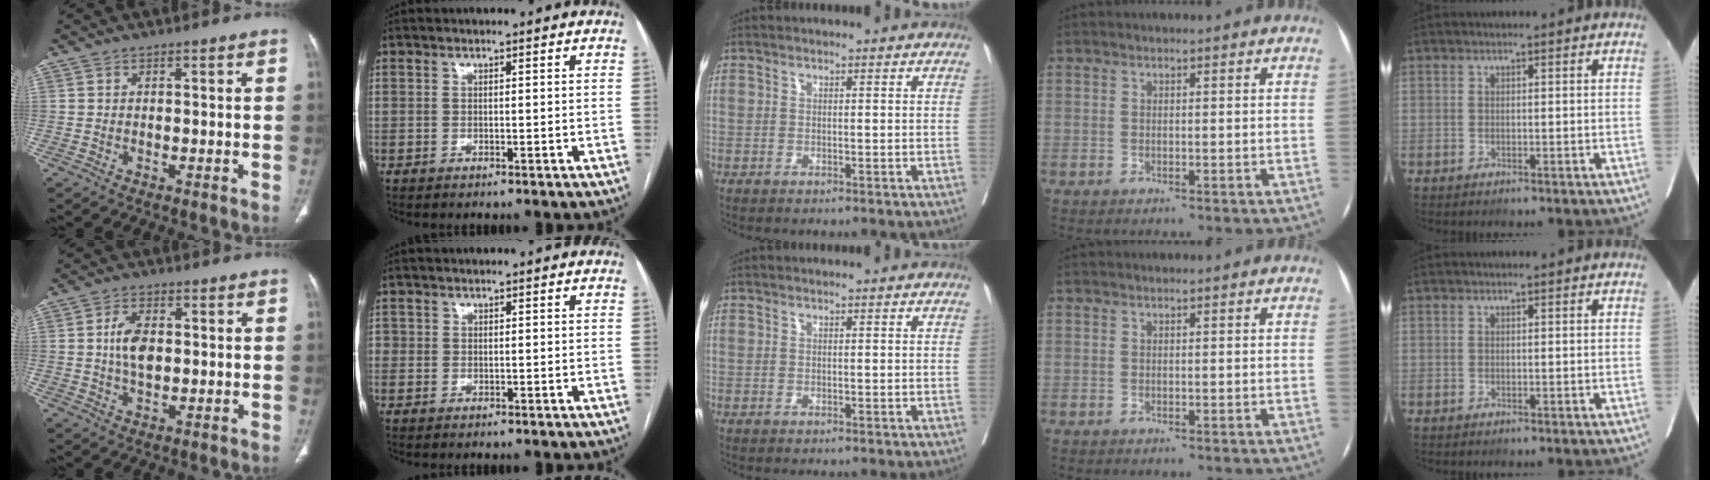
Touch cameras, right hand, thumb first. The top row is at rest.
{"thumb": {"total": 5.8, "force": [0.4, 3.5, 4.6], "torque": [-0.083, 0.003, 0.007]}, "index": {"total": 0.8, "force": [-0.1, 0.8, 0.3], "torque": [-0.004, 0.006, -0.002]}}